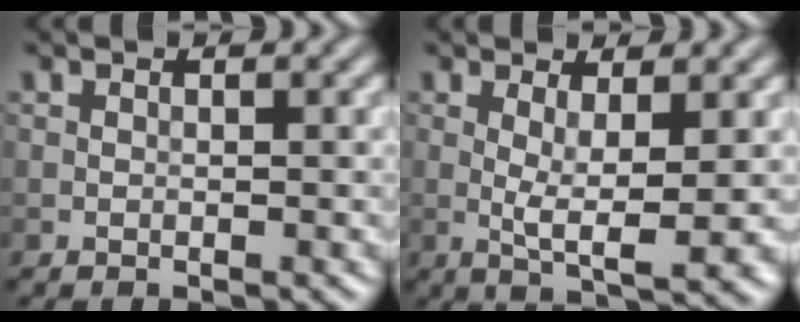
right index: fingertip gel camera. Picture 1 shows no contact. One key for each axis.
{"total": 4.8, "fx": 0.4, "fy": 0.9, "fz": 4.7, "tx": -0.082, "ty": -0.012, "tz": 0.009}